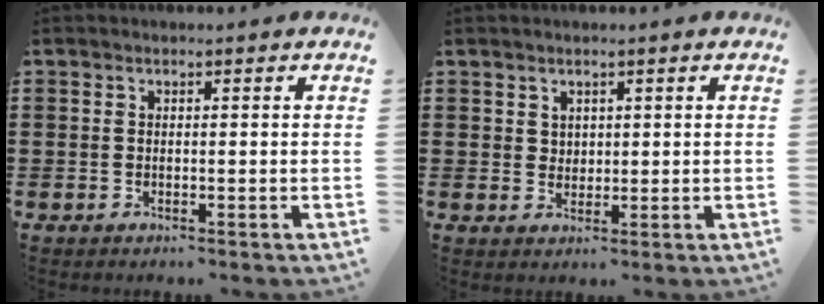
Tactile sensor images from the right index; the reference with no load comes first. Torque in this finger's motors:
{"motor_torque": [-1.03, 1.10, -0.03, -0.01]}